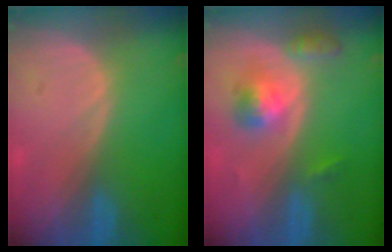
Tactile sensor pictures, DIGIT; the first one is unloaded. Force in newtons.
{"total": 5.1, "press": 4.8, "slide": 1.7}